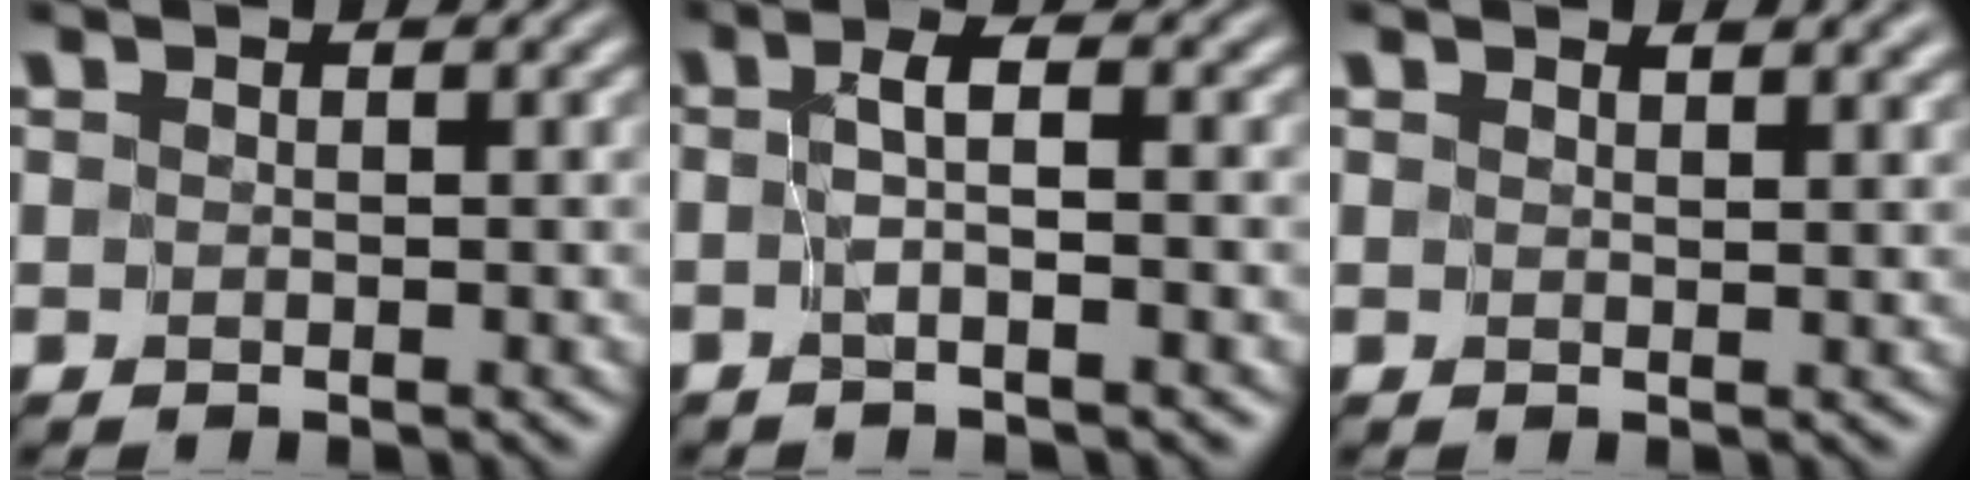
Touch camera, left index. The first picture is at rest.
{"total": 2.2, "force": [-0.4, -0.2, 2.1], "torque": [-0.035, 0.000, -0.008]}
{"total": 1.5, "force": [1.4, 0.2, 0.7], "torque": [-0.012, -0.003, 0.024]}